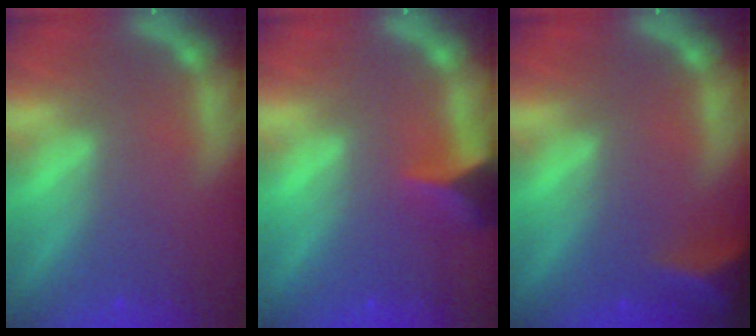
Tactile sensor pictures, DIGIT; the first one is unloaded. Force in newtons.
{"total": 3.5}
{"total": 5.0}